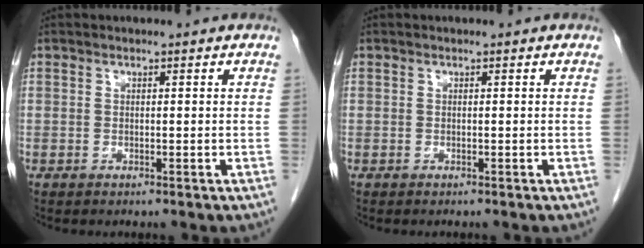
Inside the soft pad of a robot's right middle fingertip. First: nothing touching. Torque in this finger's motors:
{"motor_torque": [-0.27, 0.03, 0.05, -0.01]}